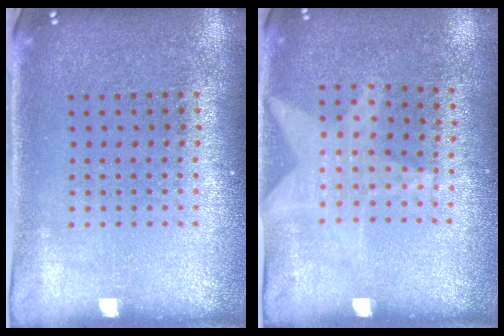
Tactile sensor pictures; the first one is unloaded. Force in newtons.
{"total": 1.1, "press": 0.9, "slide": 0.7}